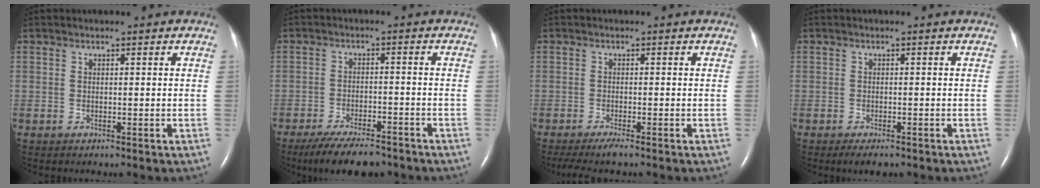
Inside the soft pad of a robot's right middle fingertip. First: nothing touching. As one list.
[{"total": 10.0, "force": [-8.4, 2.5, 4.8], "torque": [-0.078, -0.015, -0.131]}, {"total": 3.8, "force": [-3.1, -0.1, 2.3], "torque": [-0.043, -0.011, -0.054]}, {"total": 2.3, "force": [-1.6, 0.7, 1.5], "torque": [-0.025, -0.005, -0.020]}]